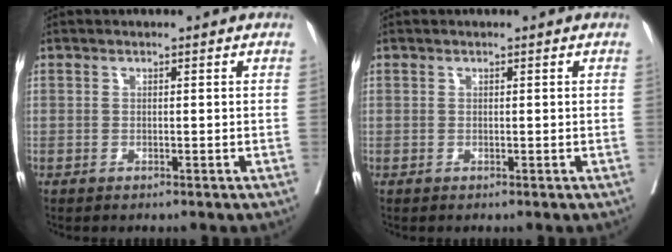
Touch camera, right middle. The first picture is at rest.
{"total": 0.0}